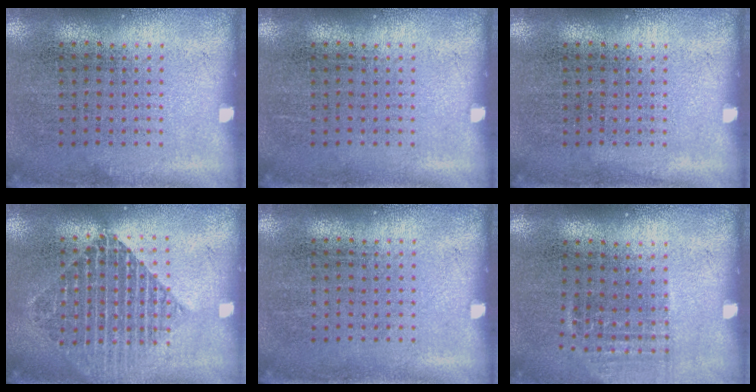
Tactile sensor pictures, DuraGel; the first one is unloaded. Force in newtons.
{"total": 0.0}
{"total": 0.0}
{"total": 1.9, "press": 1.5, "slide": 1.1}
{"total": 0.0}
{"total": 0.9, "press": 0.8, "slide": 0.4}